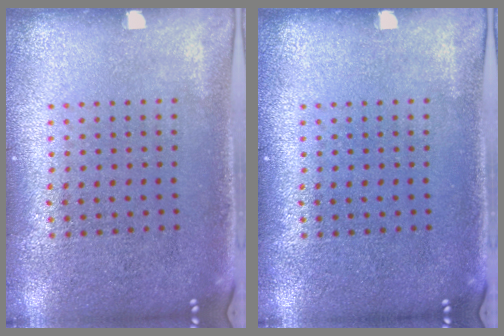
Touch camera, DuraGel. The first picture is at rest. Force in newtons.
{"total": 0.0}